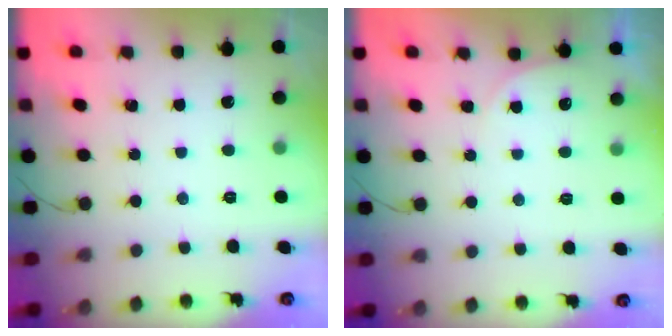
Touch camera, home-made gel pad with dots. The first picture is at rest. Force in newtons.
{"total": 3.2, "press": 2.6, "slide": 1.9}